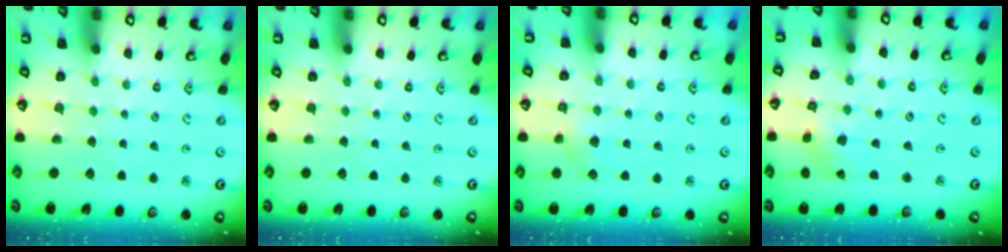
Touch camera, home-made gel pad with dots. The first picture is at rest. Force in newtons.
{"total": 0.0}
{"total": 3.9, "press": 3.8, "slide": 0.5}
{"total": 1.1, "press": 1.0, "slide": 0.1}